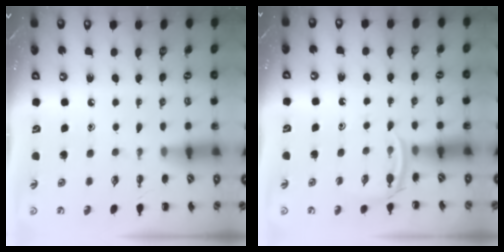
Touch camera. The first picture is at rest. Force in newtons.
{"total": 3.9, "press": 3.6, "slide": 1.2}